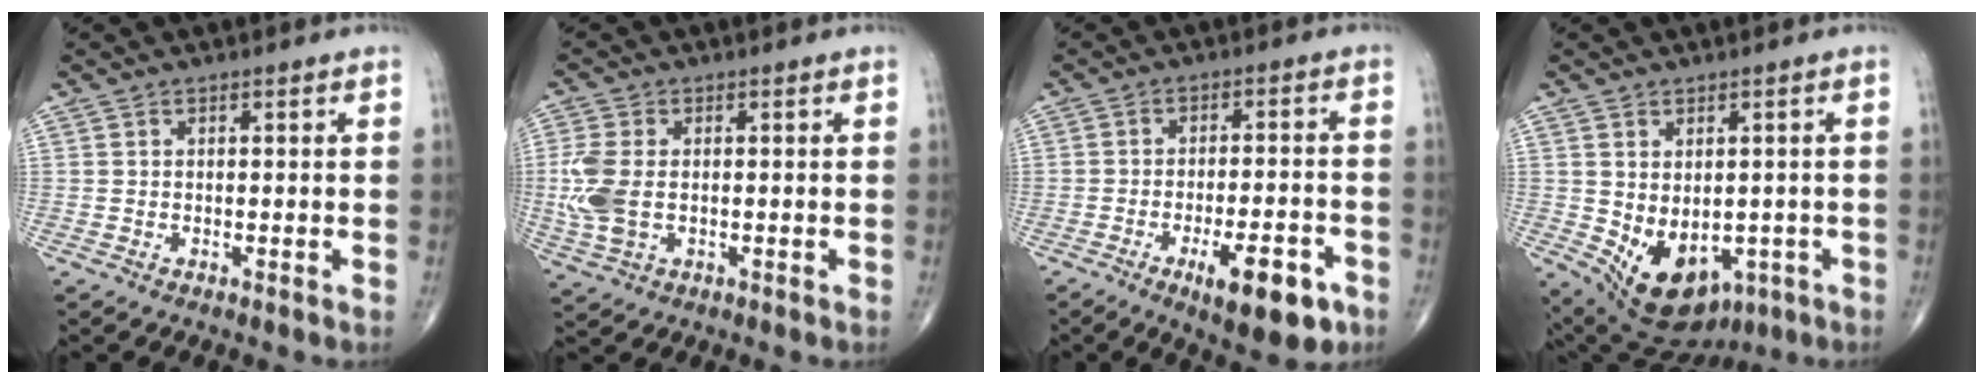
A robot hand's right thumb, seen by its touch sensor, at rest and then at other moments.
{"total": 7.8, "force": [-0.3, 4.8, 6.1], "torque": [-0.156, -0.002, -0.005]}
{"total": 12.1, "force": [-6.1, 4.0, 9.6], "torque": [-0.123, 0.022, -0.082]}
{"total": 12.7, "force": [-3.2, 8.5, 8.8], "torque": [-0.115, -0.003, -0.021]}